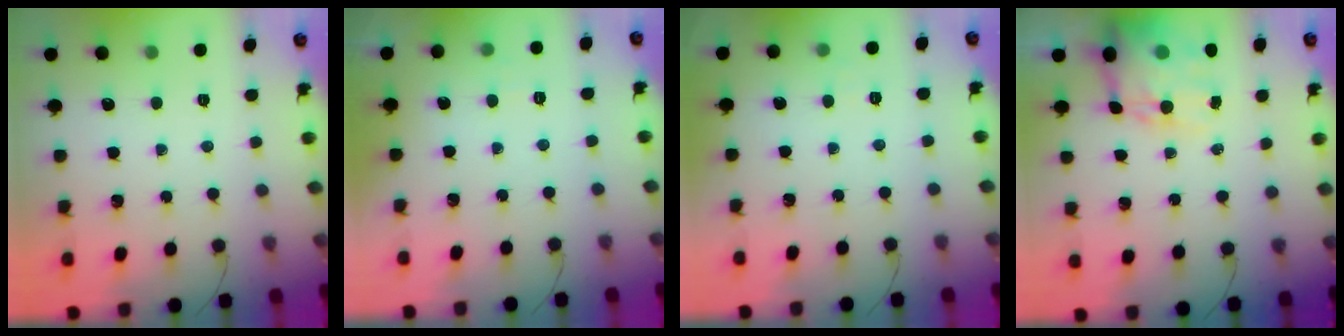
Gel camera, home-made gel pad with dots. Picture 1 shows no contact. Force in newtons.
{"total": 4.1, "press": 3.9, "slide": 1.0}
{"total": 3.6, "press": 3.5, "slide": 1.1}
{"total": 14.2, "press": 13.8, "slide": 3.4}